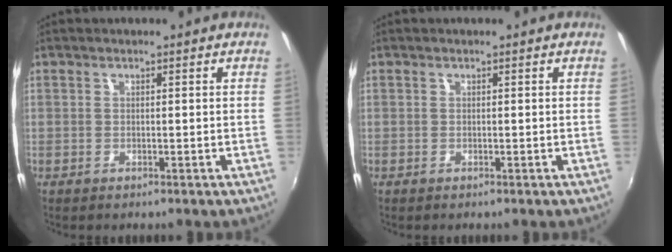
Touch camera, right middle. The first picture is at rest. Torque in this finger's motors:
{"motor_torque": [0.12, -0.08, 0.03, 0.01]}